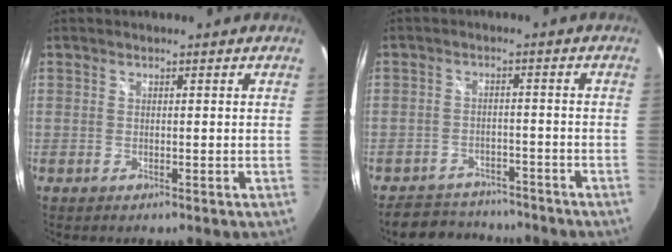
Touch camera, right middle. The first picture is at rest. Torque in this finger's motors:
{"motor_torque": [0.47, -0.45, -0.02, -0.01]}